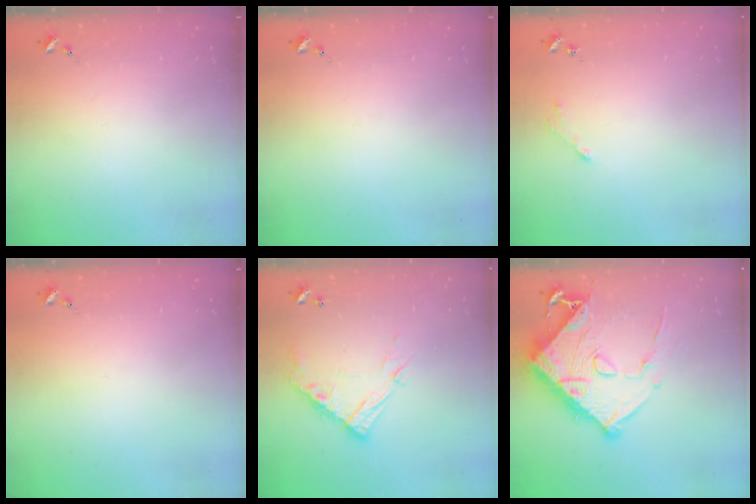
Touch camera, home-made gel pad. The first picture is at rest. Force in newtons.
{"total": 0.0}
{"total": 2.8, "press": 2.8, "slide": 0.4}
{"total": 0.0}
{"total": 13.1, "press": 13.1, "slide": 1.1}
{"total": 17.9, "press": 17.8, "slide": 2.0}